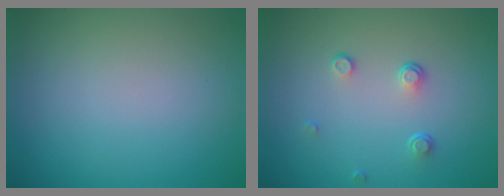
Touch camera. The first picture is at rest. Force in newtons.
{"total": 1.4, "press": 0.8, "slide": 1.2}